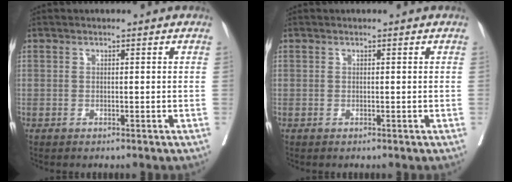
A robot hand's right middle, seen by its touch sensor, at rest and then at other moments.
{"total": 0.0}